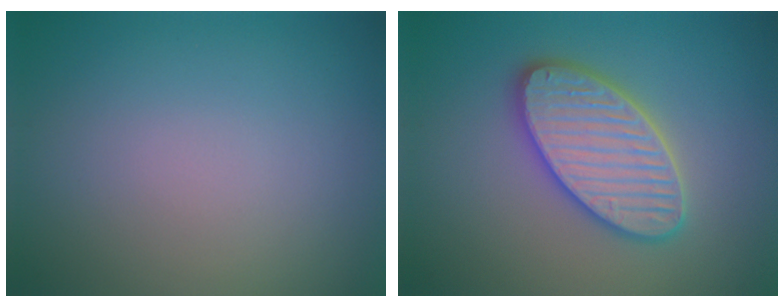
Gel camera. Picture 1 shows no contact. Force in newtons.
{"total": 5.8, "press": 5.8, "slide": 0.6}